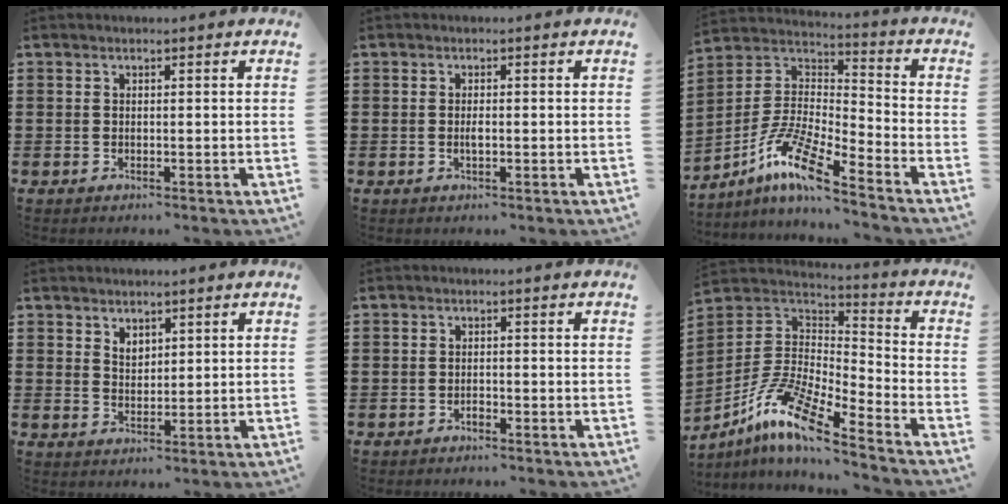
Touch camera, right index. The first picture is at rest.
{"total": 1.3, "force": [-0.2, 0.4, 1.2], "torque": [-0.023, -0.001, -0.004]}
{"total": 10.4, "force": [-7.6, 1.5, 7.0], "torque": [-0.163, -0.009, -0.158]}
{"total": 2.3, "force": [1.8, 1.3, 0.5], "torque": [-0.015, 0.004, 0.034]}
{"total": 0.9, "force": [-0.7, 0.3, 0.3], "torque": [-0.008, 0.000, -0.015]}
{"total": 11.6, "force": [-8.3, 2.4, 7.7], "torque": [-0.181, 0.000, -0.176]}